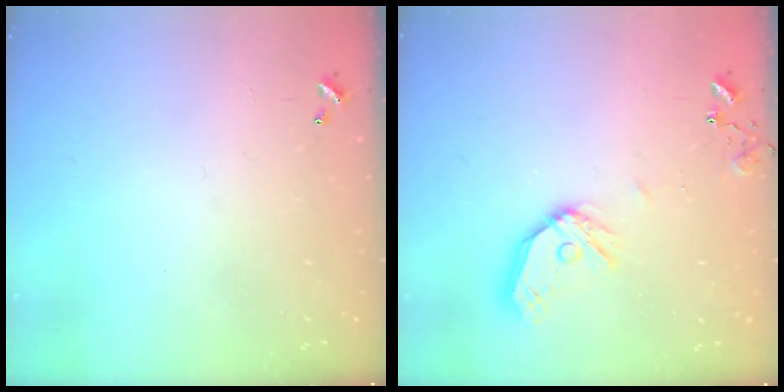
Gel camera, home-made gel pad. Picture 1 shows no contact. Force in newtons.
{"total": 12.8, "press": 12.7, "slide": 1.8}